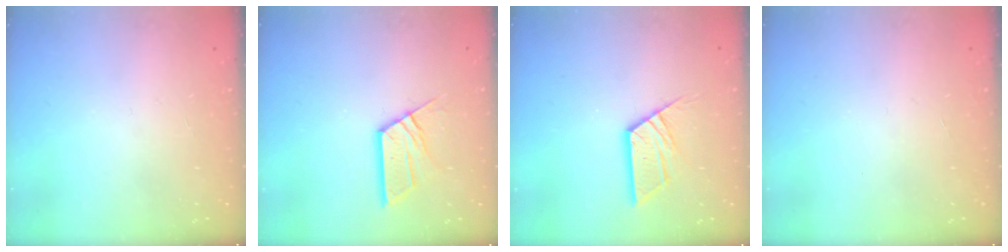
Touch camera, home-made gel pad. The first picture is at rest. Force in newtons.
{"total": 10.8, "press": 10.7, "slide": 0.5}
{"total": 10.5, "press": 10.4, "slide": 1.0}
{"total": 0.0}